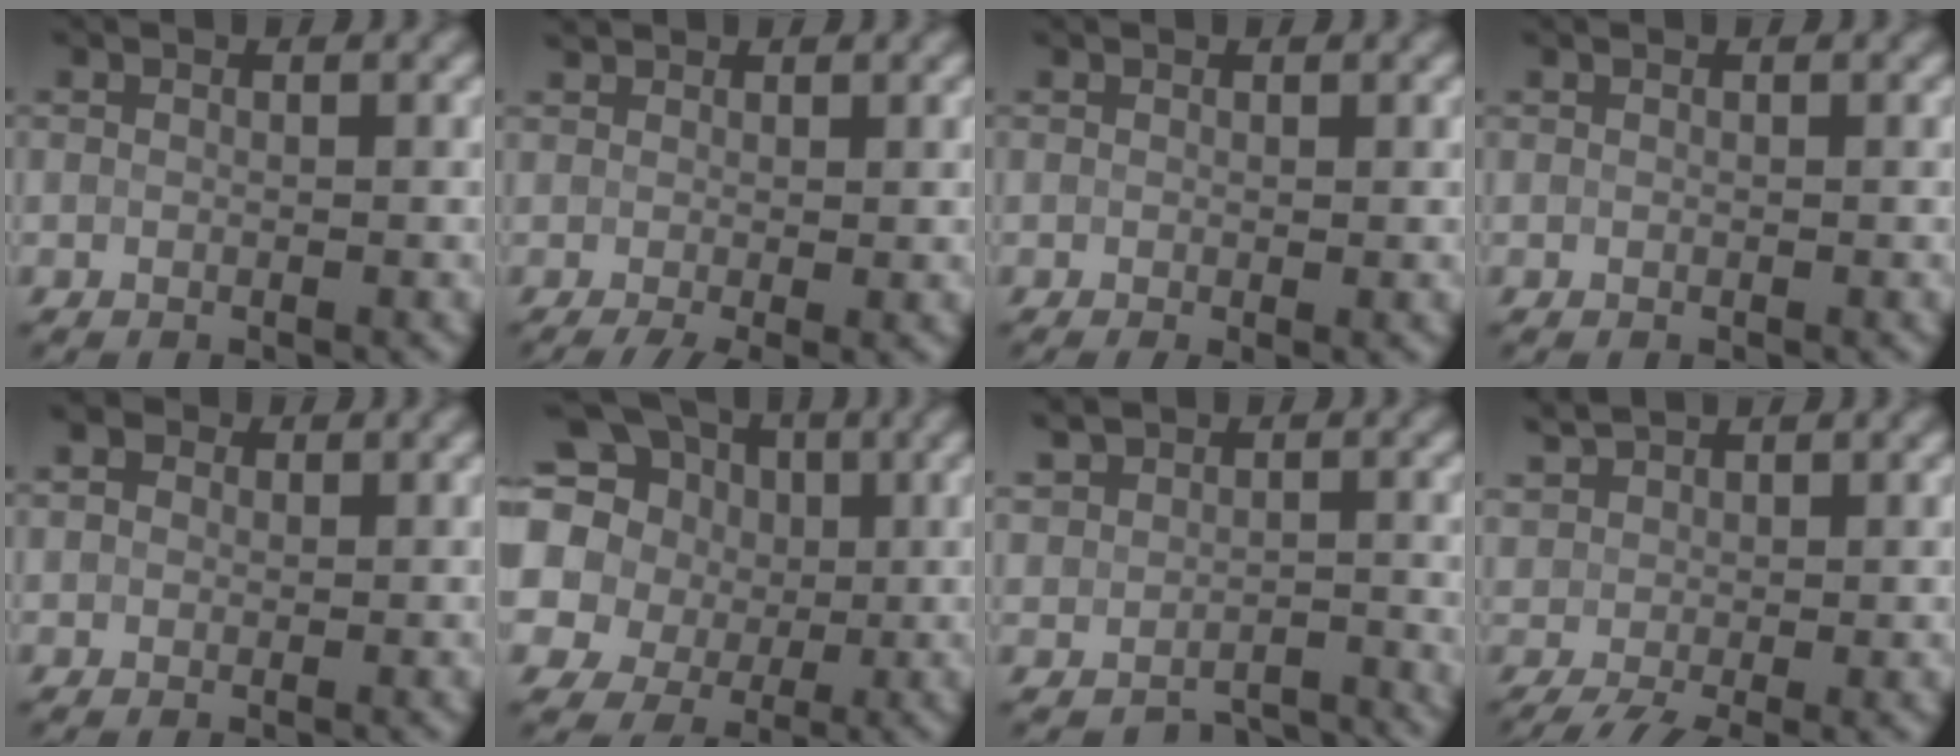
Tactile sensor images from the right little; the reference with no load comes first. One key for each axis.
{"total": 2.7, "fx": -0.5, "fy": 1.6, "fz": 2.2, "tx": -0.045, "ty": -0.003, "tz": -0.008}
{"total": 0.8, "fx": -0.1, "fy": 0.4, "fz": 0.7, "tx": -0.012, "ty": -0.001, "tz": -0.002}
{"total": 0.0}
{"total": 1.8, "fx": 0.7, "fy": 1.4, "fz": 0.9, "tx": -0.018, "ty": 0.007, "tz": 0.001}
{"total": 15.8, "fx": 4.4, "fy": 13.8, "fz": 6.4, "tx": -0.180, "ty": 0.032, "tz": 0.041}
{"total": 3.4, "fx": -1.4, "fy": 2.9, "fz": 1.0, "tx": 0.003, "ty": -0.007, "tz": -0.022}
{"total": 3.6, "fx": -0.1, "fy": 2.3, "fz": 2.8, "tx": -0.081, "ty": 0.001, "tz": 0.001}